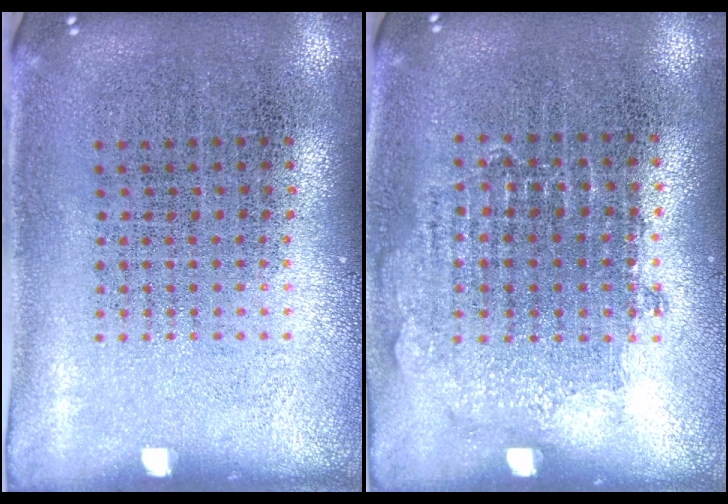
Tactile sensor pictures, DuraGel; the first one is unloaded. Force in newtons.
{"total": 0.8, "press": 0.7, "slide": 0.3}